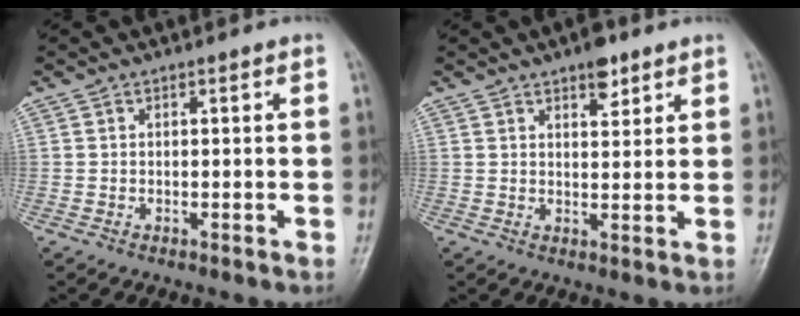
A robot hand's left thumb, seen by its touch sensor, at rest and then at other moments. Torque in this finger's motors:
{"motor_torque": [0.30, 0.26, 0.49, -0.13, 0.02]}